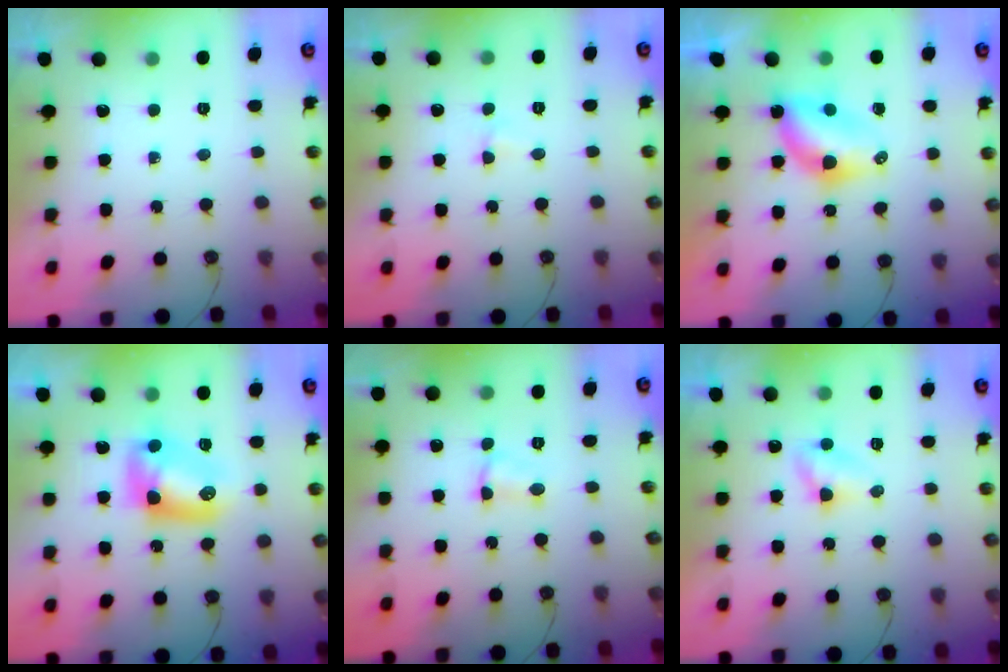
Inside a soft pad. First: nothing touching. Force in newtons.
{"total": 3.0, "press": 2.9, "slide": 0.5}
{"total": 6.1, "press": 6.1, "slide": 0.1}
{"total": 9.4, "press": 9.4, "slide": 0.6}
{"total": 3.3, "press": 3.3, "slide": 0.5}
{"total": 4.9, "press": 4.9, "slide": 0.5}